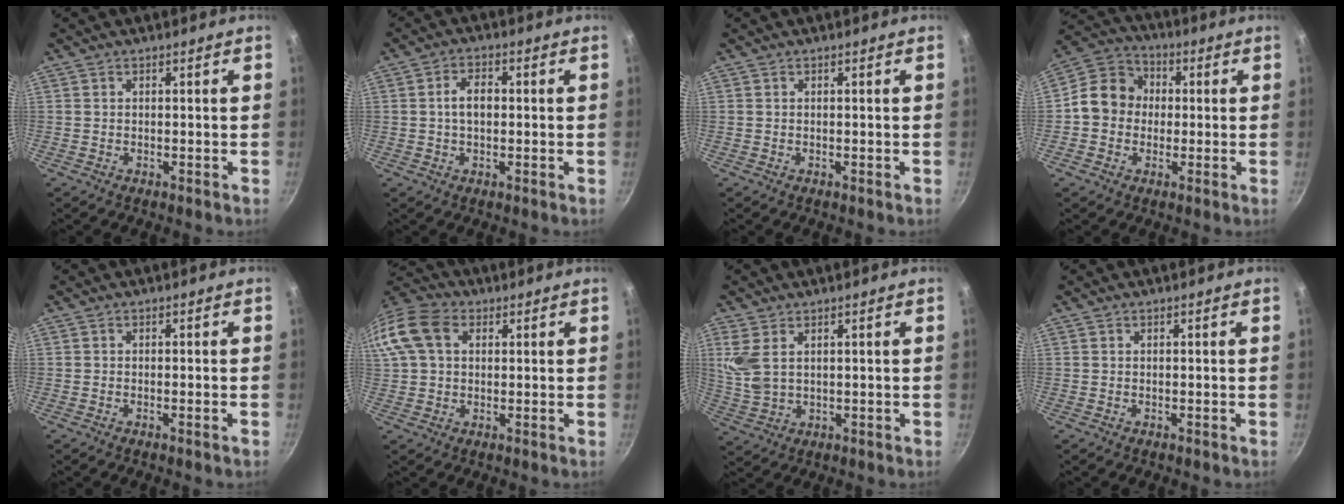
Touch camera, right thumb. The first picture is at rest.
{"total": 4.7, "force": [0.2, 2.9, 3.7], "torque": [-0.056, 0.014, -0.001]}
{"total": 0.0}
{"total": 10.2, "force": [-0.2, 9.0, 4.7], "torque": [-0.047, 0.026, -0.026]}
{"total": 0.7, "force": [-0.4, -0.1, 0.6], "torque": [-0.021, 0.005, -0.008]}
{"total": 14.3, "force": [3.9, 10.4, 9.0], "torque": [-0.200, 0.029, 0.060]}
{"total": 6.4, "force": [2.3, 3.8, 4.6], "torque": [-0.095, -0.010, 0.057]}
{"total": 0.0}